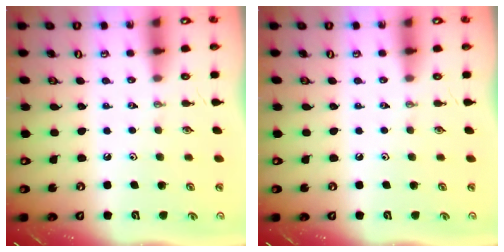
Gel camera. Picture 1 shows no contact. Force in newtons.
{"total": 0.0}